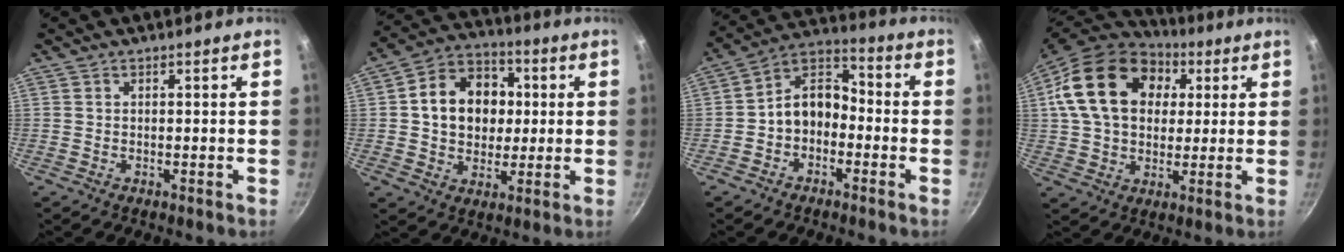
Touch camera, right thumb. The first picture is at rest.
{"total": 14.7, "force": [1.7, 11.7, 8.6], "torque": [-0.107, 0.019, 0.020]}
{"total": 9.5, "force": [-2.4, 7.0, 6.0], "torque": [-0.072, 0.054, -0.060]}
{"total": 20.7, "force": [5.4, 15.1, 13.1], "torque": [-0.209, 0.011, 0.086]}